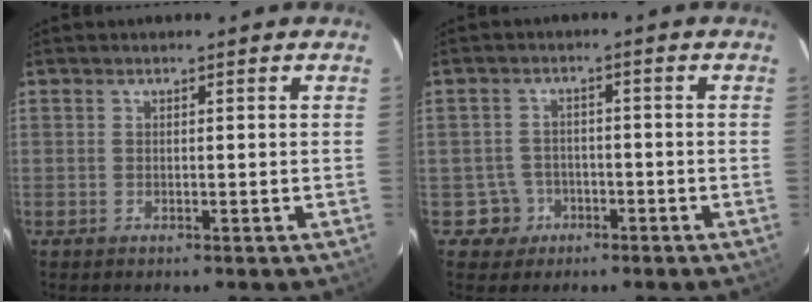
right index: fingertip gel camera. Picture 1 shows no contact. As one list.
[{"total": 4.6, "force": [-2.0, 4.1, -0.2], "torque": [-0.005, 0.022, -0.029]}]